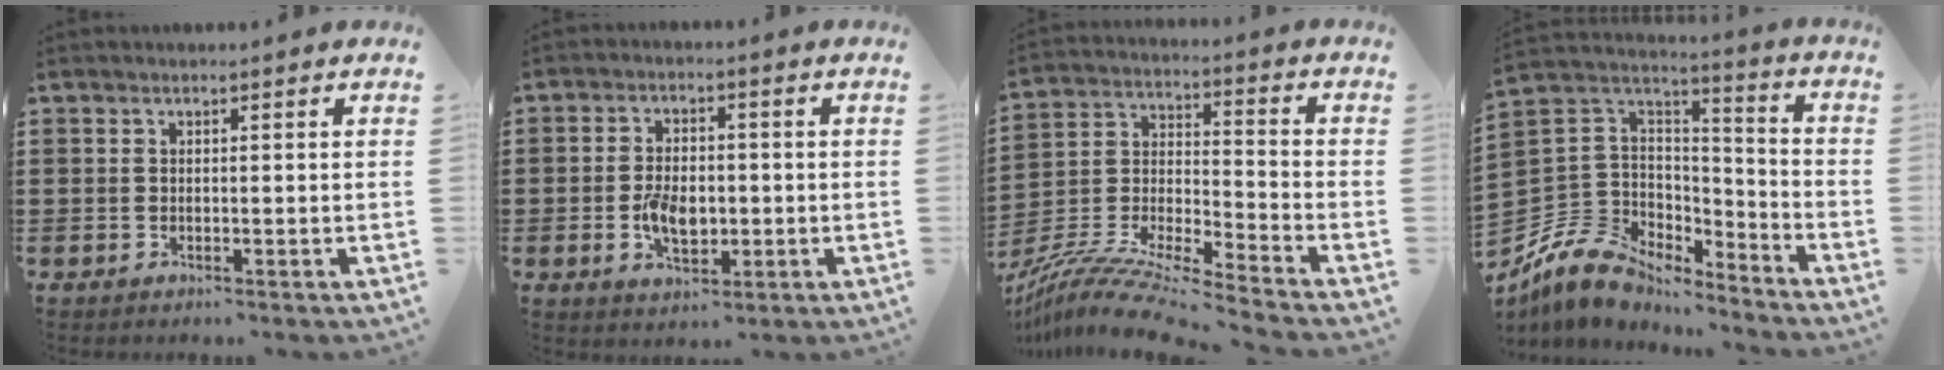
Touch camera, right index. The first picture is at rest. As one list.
[{"total": 5.5, "force": [-0.9, 3.2, 4.4], "torque": [-0.087, 0.000, -0.020]}, {"total": 10.1, "force": [-9.4, 0.0, 3.8], "torque": [-0.084, -0.003, -0.195]}, {"total": 9.1, "force": [-6.5, 5.9, 2.3], "torque": [-0.078, 0.009, -0.126]}]